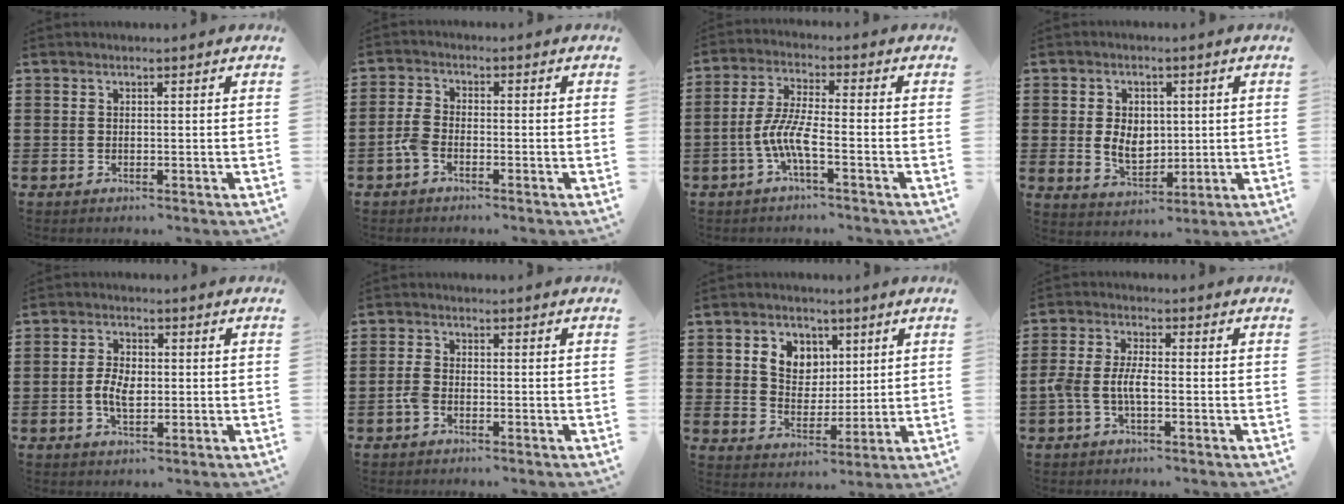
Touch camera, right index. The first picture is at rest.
{"total": 3.2, "force": [-1.8, 1.4, 2.2], "torque": [-0.068, -0.003, -0.043]}
{"total": 6.4, "force": [-2.6, 1.1, 5.8], "torque": [-0.138, -0.013, -0.055]}
{"total": 5.5, "force": [0.2, 4.1, 3.7], "torque": [-0.063, 0.005, 0.000]}
{"total": 4.3, "force": [-0.6, 2.4, 3.5], "torque": [-0.074, 0.003, -0.012]}
{"total": 2.5, "force": [-1.3, 1.1, 1.8], "torque": [-0.056, -0.005, -0.031]}
{"total": 5.7, "force": [2.5, 4.8, 1.8], "torque": [-0.051, 0.015, 0.044]}
{"total": 4.3, "force": [-1.3, 1.7, 3.7], "torque": [-0.094, -0.003, -0.032]}